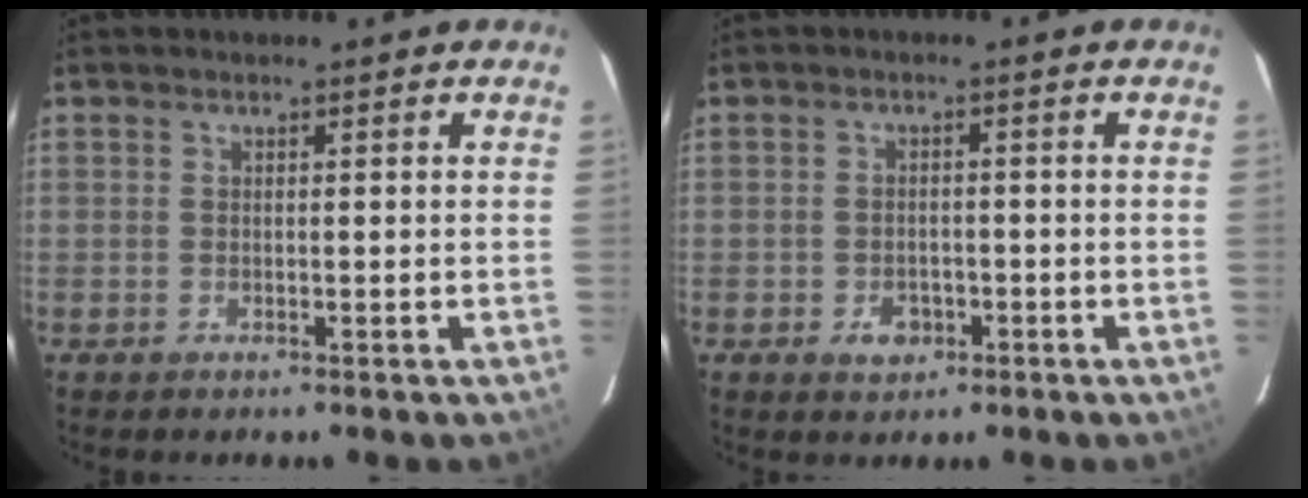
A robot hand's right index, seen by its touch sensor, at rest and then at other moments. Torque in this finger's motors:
{"motor_torque": [0.71, 0.23, 0.06, 0.01]}